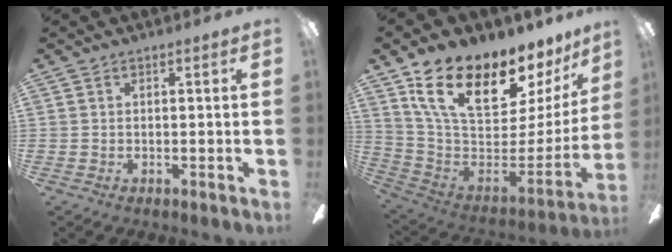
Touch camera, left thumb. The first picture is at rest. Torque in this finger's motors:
{"motor_torque": [2.65, 2.36, 1.73, -1.04, 0.58]}